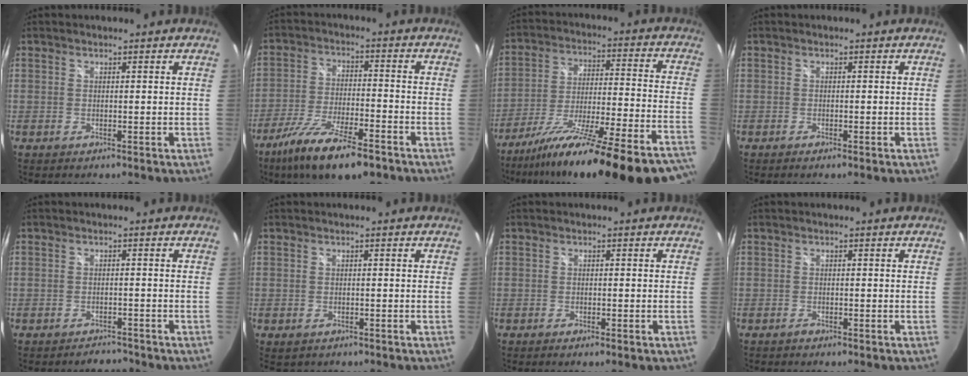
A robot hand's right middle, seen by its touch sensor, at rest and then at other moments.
{"total": 14.4, "force": [-9.9, 3.3, 9.8], "torque": [-0.200, -0.038, -0.175]}
{"total": 32.3, "force": [-26.9, 2.0, 17.8], "torque": [-0.255, -0.077, -0.390]}
{"total": 0.9, "force": [-0.6, 0.0, 0.7], "torque": [-0.009, 0.001, -0.010]}
{"total": 2.6, "force": [-2.5, 0.9, 0.2], "torque": [-0.005, 0.002, -0.035]}
{"total": 2.5, "force": [-1.4, 1.6, 1.2], "torque": [-0.025, -0.012, -0.018]}
{"total": 1.1, "force": [-0.7, 0.0, 0.8], "torque": [-0.011, 0.000, -0.011]}
{"total": 0.7, "force": [-0.7, 0.3, 0.1], "torque": [-0.002, -0.001, -0.014]}